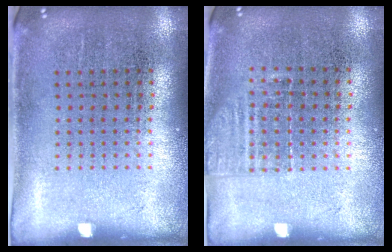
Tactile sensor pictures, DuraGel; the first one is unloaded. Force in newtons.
{"total": 1.3, "press": 1.1, "slide": 0.6}